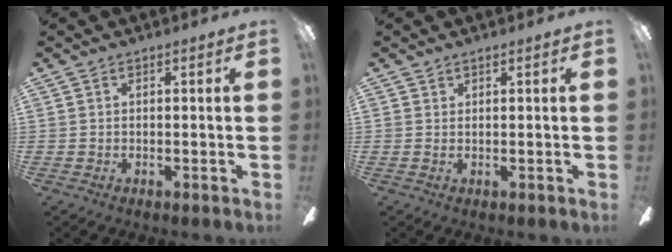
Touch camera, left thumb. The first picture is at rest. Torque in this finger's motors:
{"motor_torque": [-0.36, 1.45, 0.75, -0.62, 0.28]}